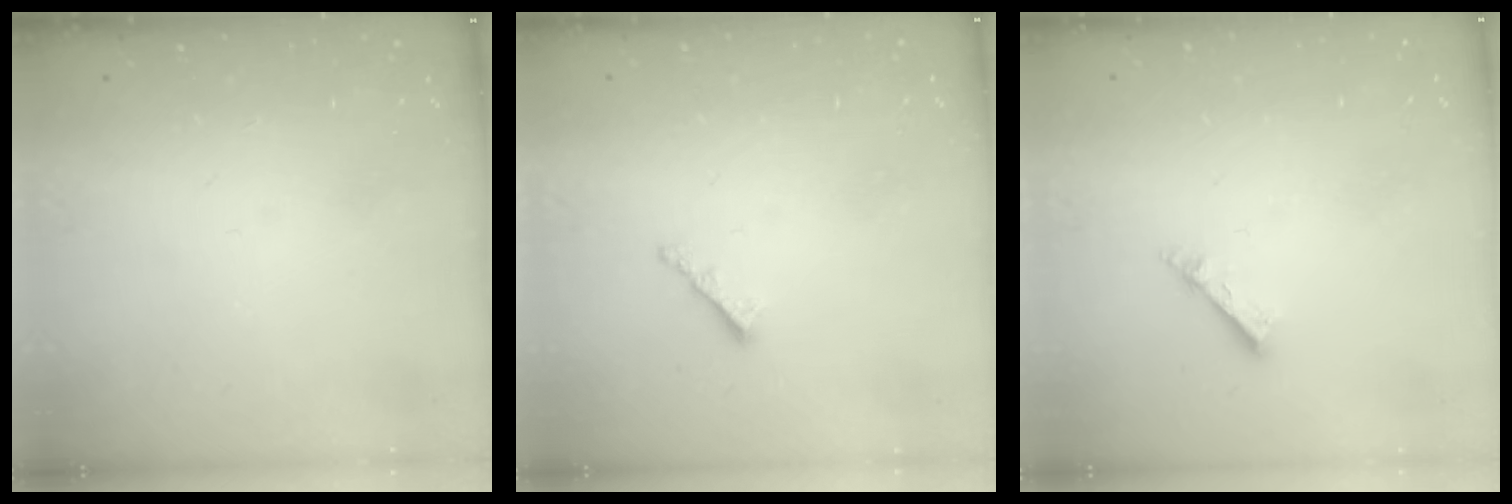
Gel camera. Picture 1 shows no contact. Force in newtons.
{"total": 1.8, "press": 1.7, "slide": 0.5}
{"total": 2.6, "press": 2.5, "slide": 0.2}